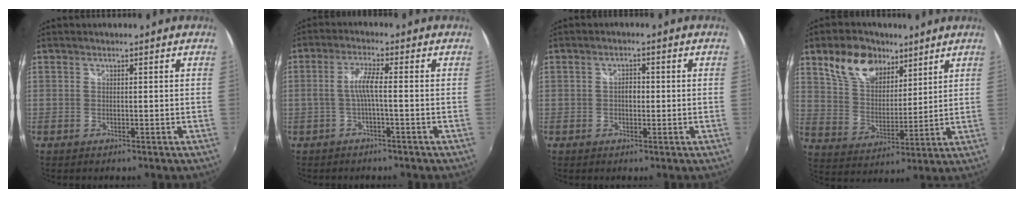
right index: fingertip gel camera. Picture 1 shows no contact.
{"total": 3.6, "force": [-1.2, -0.1, 3.4], "torque": [-0.077, 0.006, -0.023]}
{"total": 2.1, "force": [-0.2, 1.5, 1.5], "torque": [-0.024, 0.006, -0.005]}
{"total": 13.0, "force": [7.9, 7.6, 6.8], "torque": [-0.132, 0.027, 0.152]}